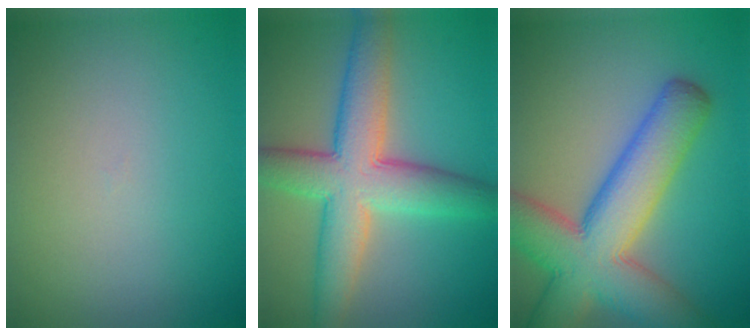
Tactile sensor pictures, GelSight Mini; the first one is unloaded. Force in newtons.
{"total": 8.3, "press": 8.3, "slide": 0.2}
{"total": 10.5, "press": 10.5, "slide": 0.4}